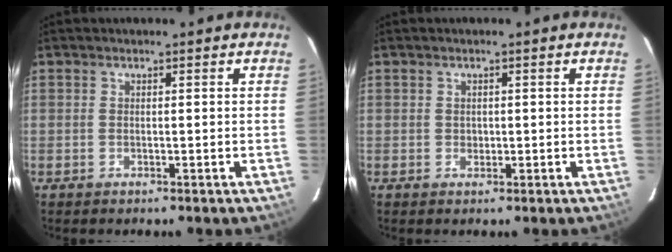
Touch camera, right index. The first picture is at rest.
{"total": 1.1, "force": [0.1, 1.0, 0.2], "torque": [0.002, 0.002, 0.004]}